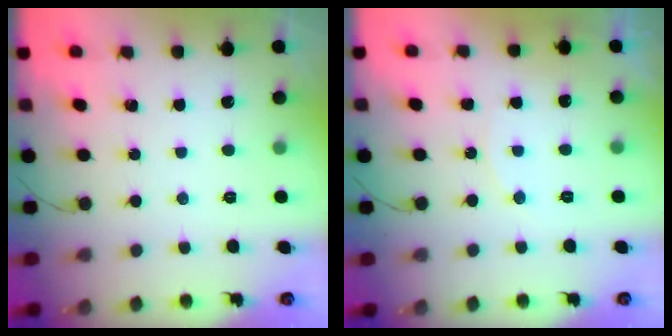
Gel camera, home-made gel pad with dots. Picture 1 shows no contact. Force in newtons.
{"total": 5.3, "press": 5.3, "slide": 0.6}